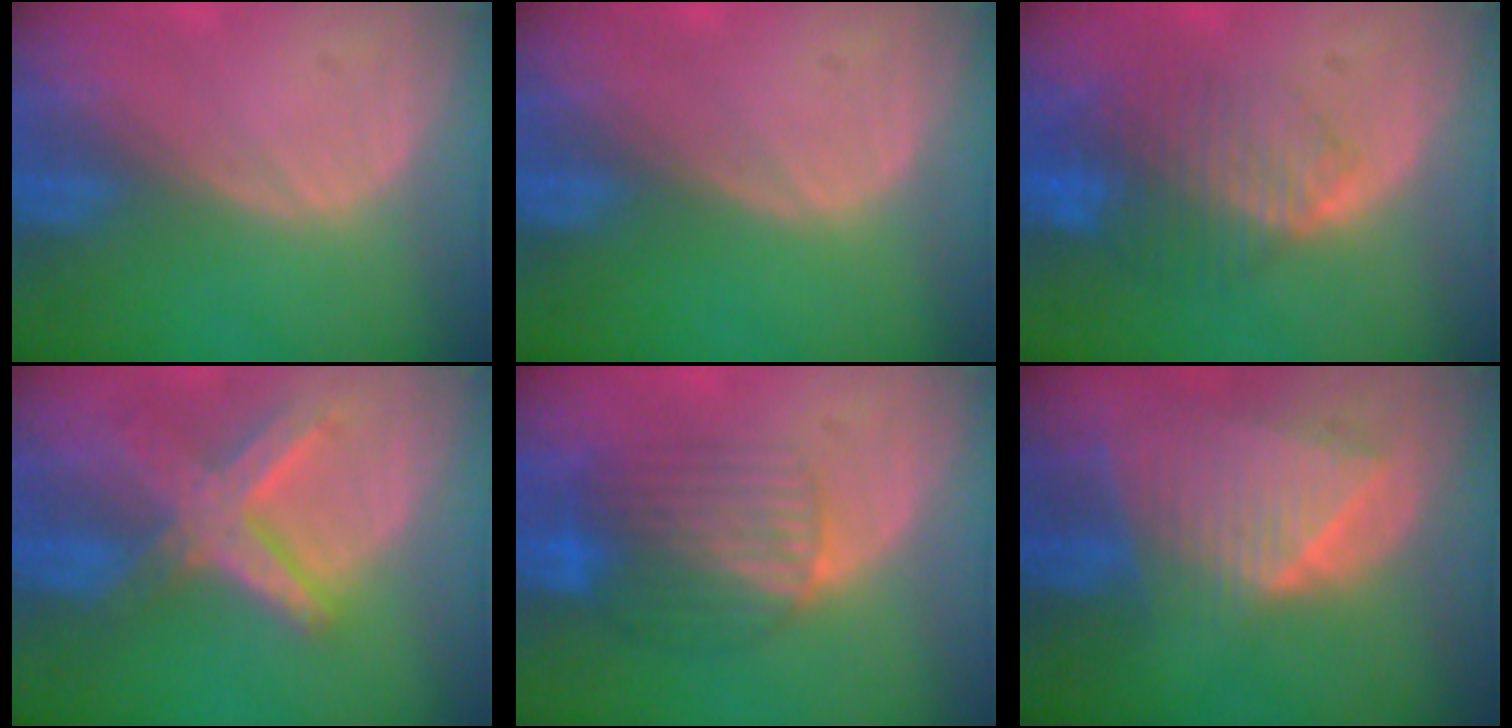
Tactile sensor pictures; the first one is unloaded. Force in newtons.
{"total": 0.0}
{"total": 8.4, "press": 7.1, "slide": 4.4}
{"total": 8.4, "press": 7.1, "slide": 4.3}
{"total": 7.4, "press": 7.2, "slide": 1.7}
{"total": 8.9, "press": 7.8, "slide": 4.2}